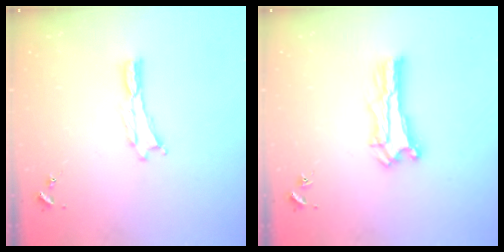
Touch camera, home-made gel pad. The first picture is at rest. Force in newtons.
{"total": 1.5, "press": 1.5, "slide": 0.2}